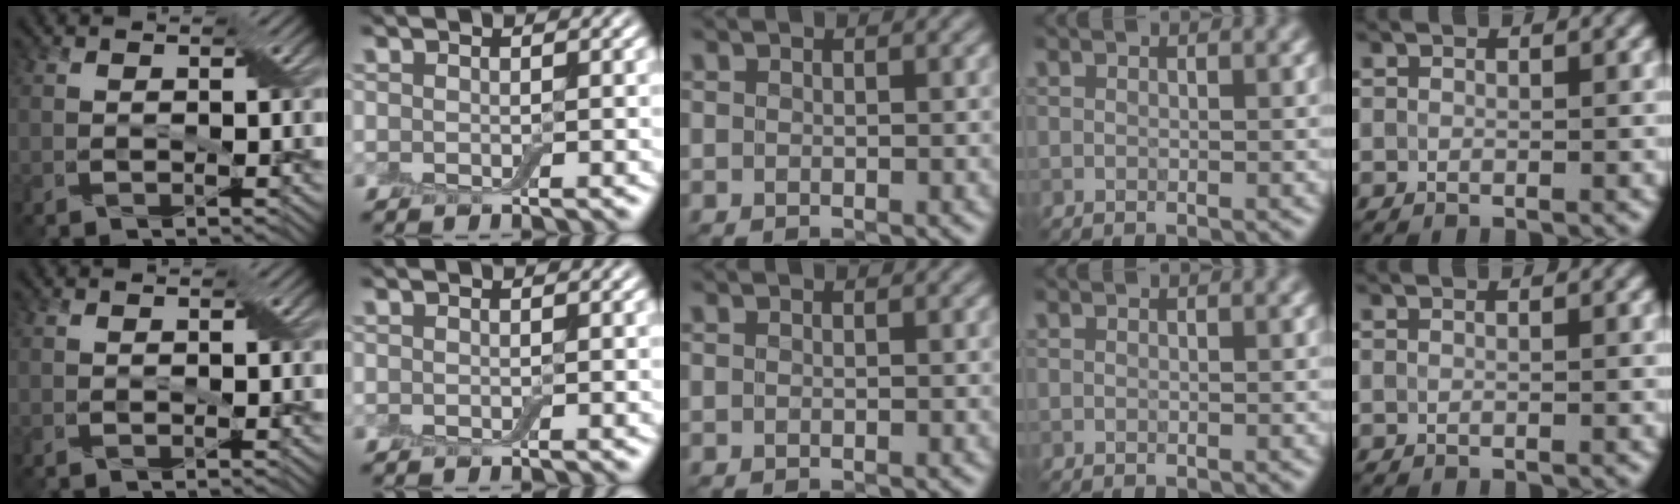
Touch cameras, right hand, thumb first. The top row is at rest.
{}